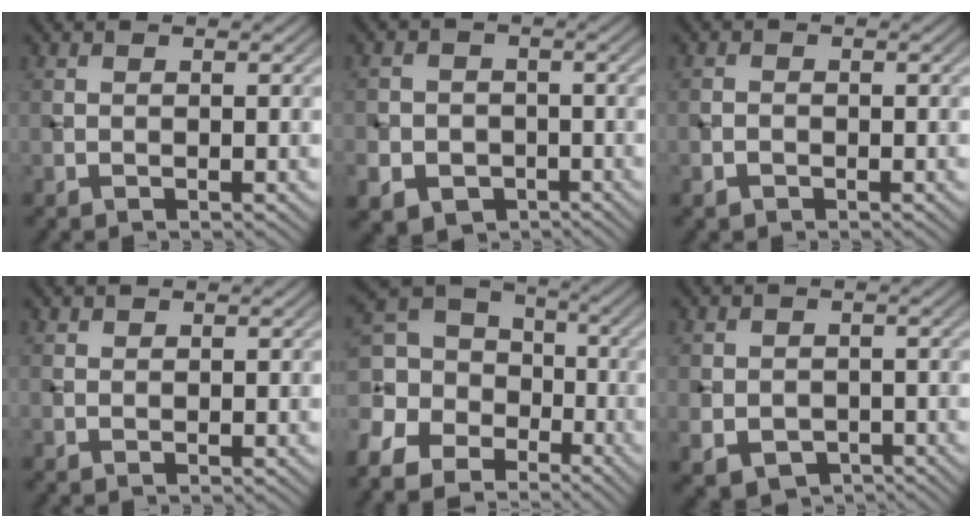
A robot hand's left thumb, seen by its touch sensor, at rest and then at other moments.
{"total": 6.4, "force": [-3.0, 5.5, 1.6], "torque": [-0.042, -0.016, -0.063]}
{"total": 1.4, "force": [-1.0, 1.0, 0.3], "torque": [-0.004, -0.002, -0.023]}
{"total": 0.5, "force": [0.4, 0.3, 0.0], "torque": [-0.001, 0.000, 0.011]}
{"total": 12.0, "force": [-5.6, 8.7, 6.0], "torque": [-0.177, -0.021, -0.098]}
{"total": 3.4, "force": [-1.2, 2.9, 1.3], "torque": [-0.037, -0.022, -0.017]}